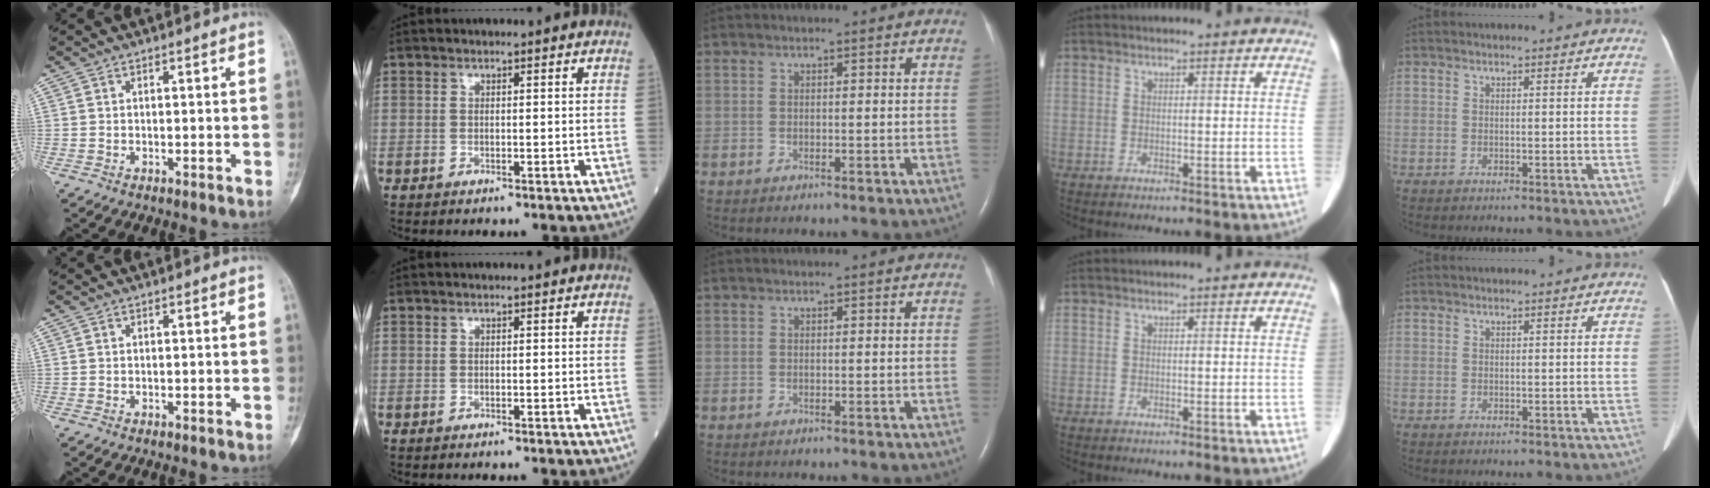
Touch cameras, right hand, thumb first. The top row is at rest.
{}